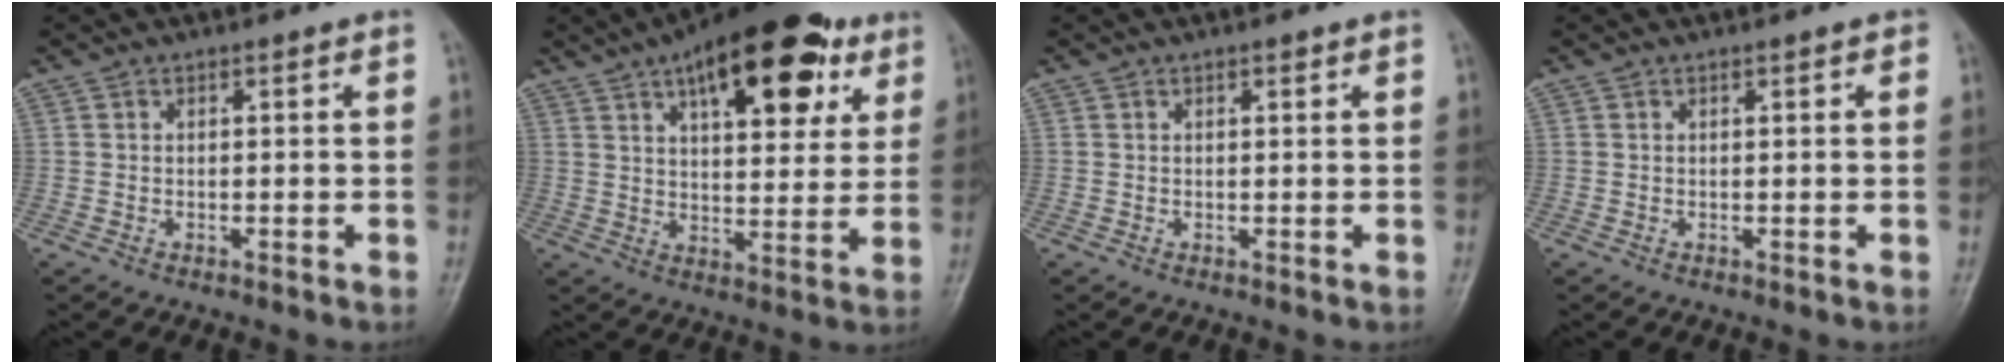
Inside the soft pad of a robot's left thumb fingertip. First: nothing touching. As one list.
[{"total": 21.3, "force": [10.7, 9.5, 15.8], "torque": [-0.196, -0.015, 0.156]}, {"total": 0.7, "force": [0.4, 0.2, 0.5], "torque": [-0.008, -0.001, 0.005]}, {"total": 0.9, "force": [0.4, 0.3, 0.8], "torque": [-0.009, 0.001, 0.004]}]